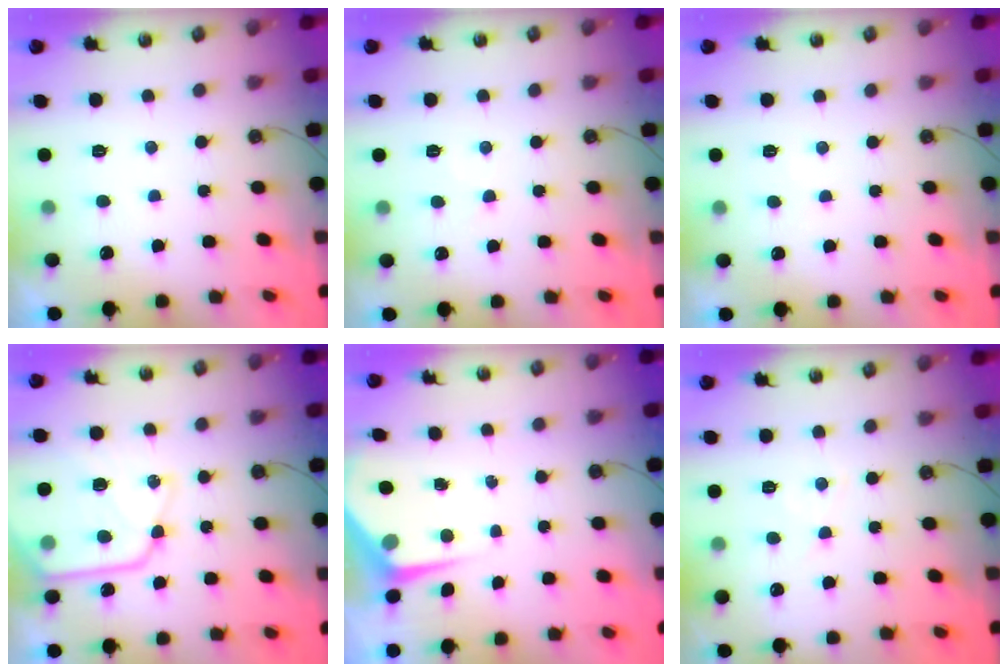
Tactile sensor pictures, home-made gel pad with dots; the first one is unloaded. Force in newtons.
{"total": 4.4, "press": 4.3, "slide": 0.7}
{"total": 2.8, "press": 2.7, "slide": 0.5}
{"total": 16.1, "press": 16.0, "slide": 1.9}
{"total": 5.4, "press": 5.3, "slide": 0.6}
{"total": 4.6, "press": 4.6, "slide": 0.6}